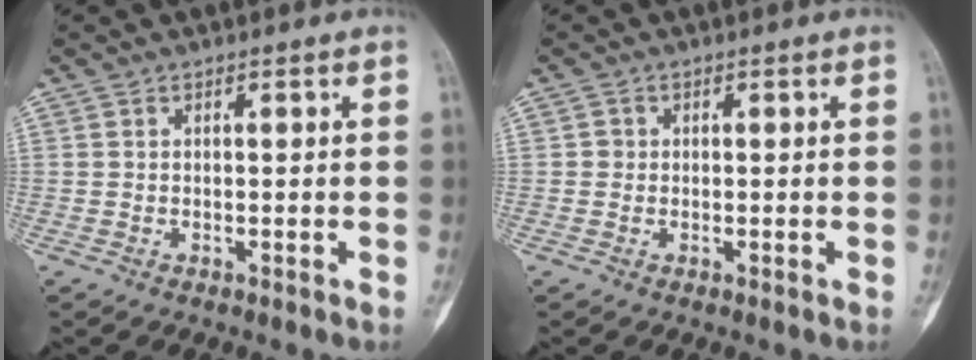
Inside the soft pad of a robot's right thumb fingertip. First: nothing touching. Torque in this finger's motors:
{"motor_torque": [0.31, 0.18, 0.09, -0.44, 0.06]}